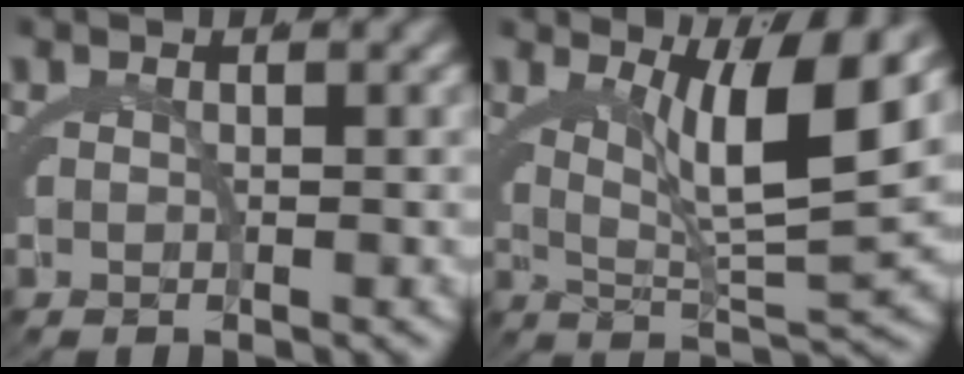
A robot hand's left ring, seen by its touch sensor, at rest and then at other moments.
{"total": 7.8, "force": [2.9, 1.7, 7.0], "torque": [-0.109, 0.000, 0.048]}